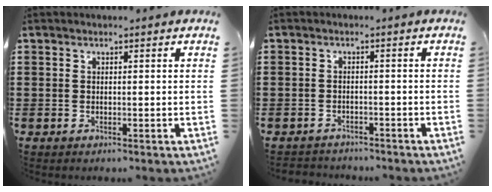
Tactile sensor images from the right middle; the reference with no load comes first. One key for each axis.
{"total": 2.0, "fx": -1.9, "fy": 0.6, "fz": -0.4, "tx": 0.000, "ty": 0.002, "tz": -0.044}